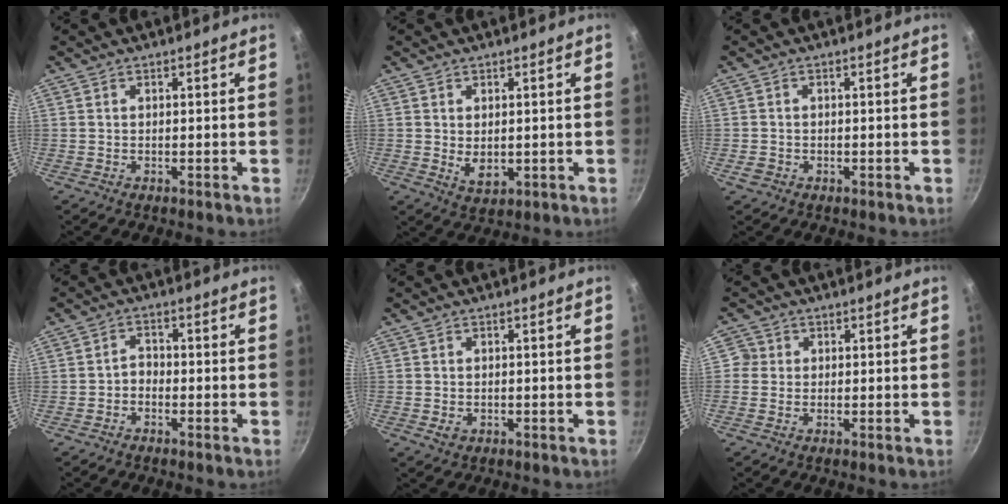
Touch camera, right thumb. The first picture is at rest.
{"total": 4.2, "force": [0.2, 2.7, 3.2], "torque": [-0.052, -0.013, 0.010]}
{"total": 2.0, "force": [-0.8, 1.6, 0.8], "torque": [-0.016, 0.003, -0.011]}
{"total": 2.2, "force": [-1.3, 1.5, 1.0], "torque": [-0.012, 0.022, -0.028]}
{"total": 1.9, "force": [-0.5, 1.4, 1.1], "torque": [-0.018, -0.001, -0.006]}
{"total": 2.4, "force": [0.0, 2.4, 0.3], "torque": [0.018, 0.004, -0.007]}